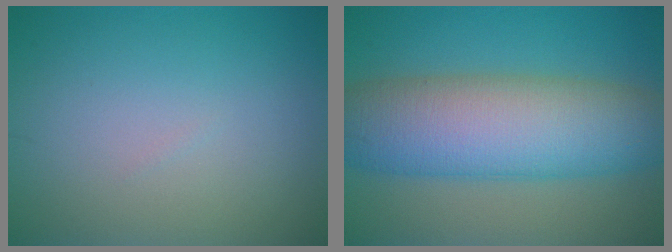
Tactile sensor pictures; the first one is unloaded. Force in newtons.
{"total": 11.2, "press": 11.2, "slide": 0.4}